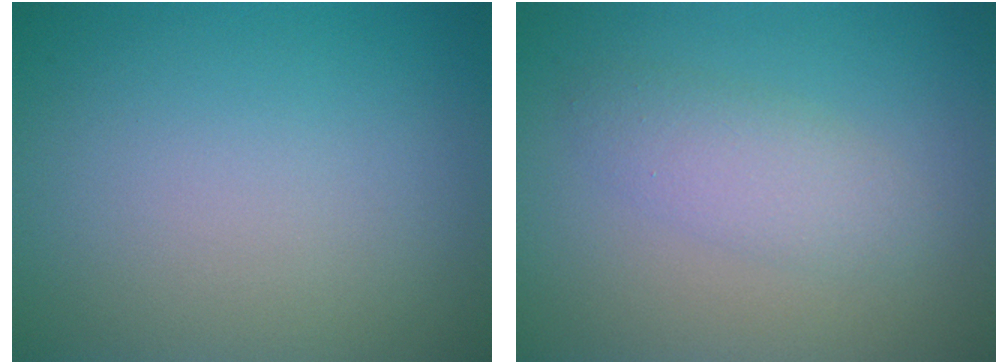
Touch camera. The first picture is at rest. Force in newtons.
{"total": 2.5, "press": 2.5, "slide": 0.1}